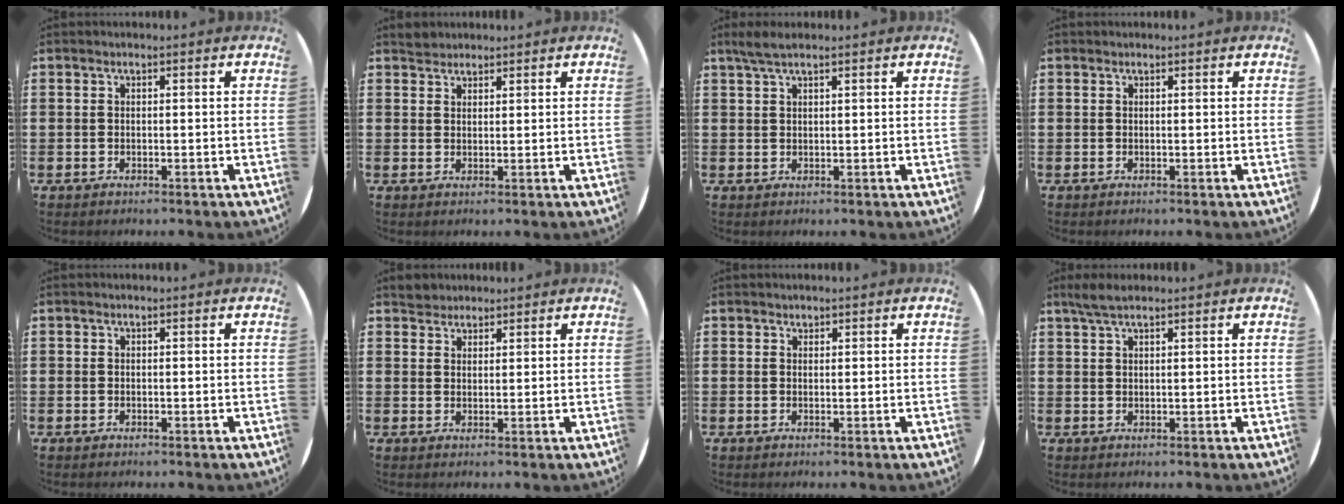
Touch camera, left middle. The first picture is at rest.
{"total": 1.8, "force": [1.7, 0.6, -0.2], "torque": [0.008, 0.000, 0.032]}
{"total": 2.5, "force": [1.9, 0.4, 1.6], "torque": [-0.034, 0.004, 0.034]}
{"total": 0.0}
{"total": 0.0}
{"total": 2.3, "force": [2.1, 0.9, -0.2], "torque": [0.007, 0.003, 0.041]}
{"total": 0.6, "force": [0.5, 0.2, -0.1], "torque": [0.003, 0.004, 0.009]}
{"total": 2.7, "force": [2.0, 0.5, 1.6], "torque": [-0.035, 0.005, 0.036]}